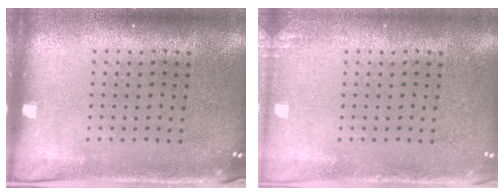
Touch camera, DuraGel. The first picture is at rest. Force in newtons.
{"total": 1.0, "press": 1.0, "slide": 0.1}